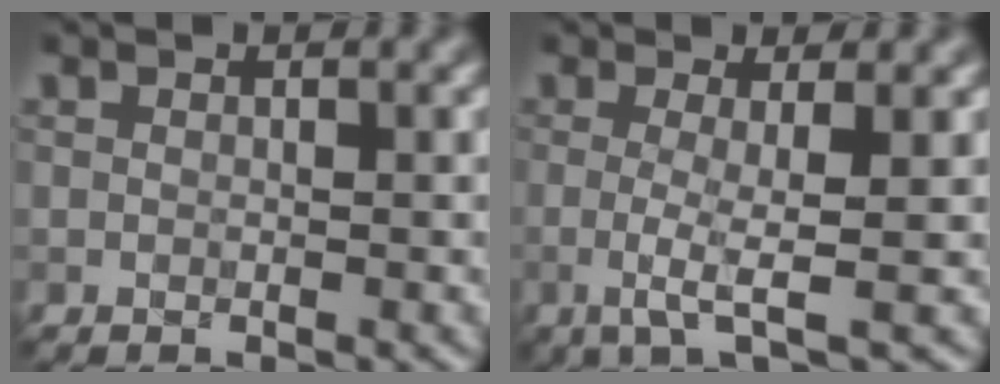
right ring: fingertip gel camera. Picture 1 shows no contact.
{"total": 3.2, "force": [-0.3, 0.5, 3.1], "torque": [-0.063, -0.006, -0.013]}